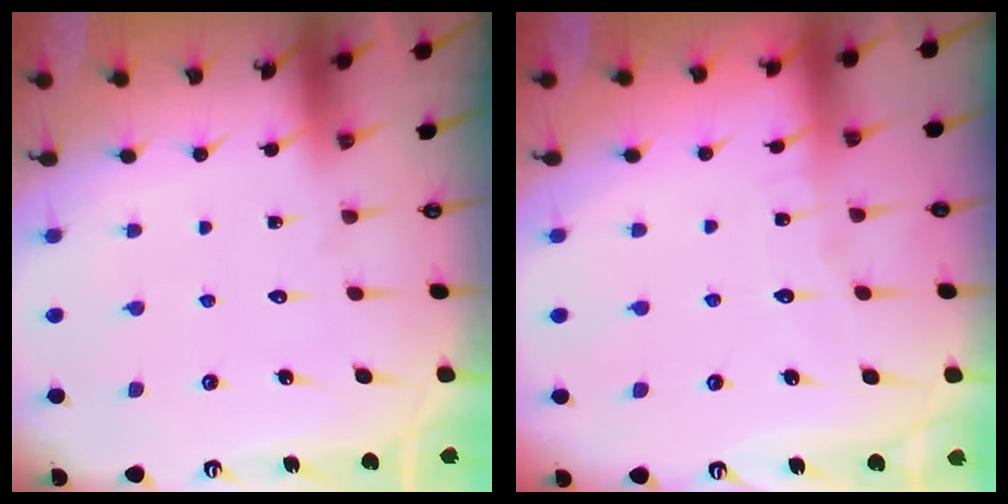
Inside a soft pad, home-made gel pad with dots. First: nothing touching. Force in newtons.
{"total": 5.0, "press": 5.0, "slide": 0.4}